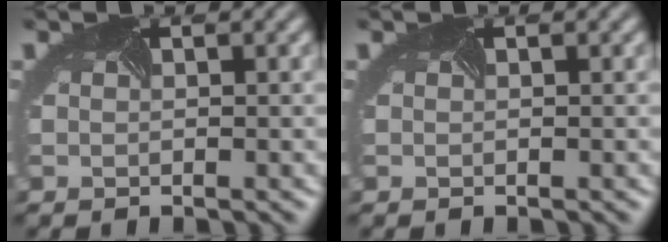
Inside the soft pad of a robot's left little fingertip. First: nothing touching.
{"total": 0.0}